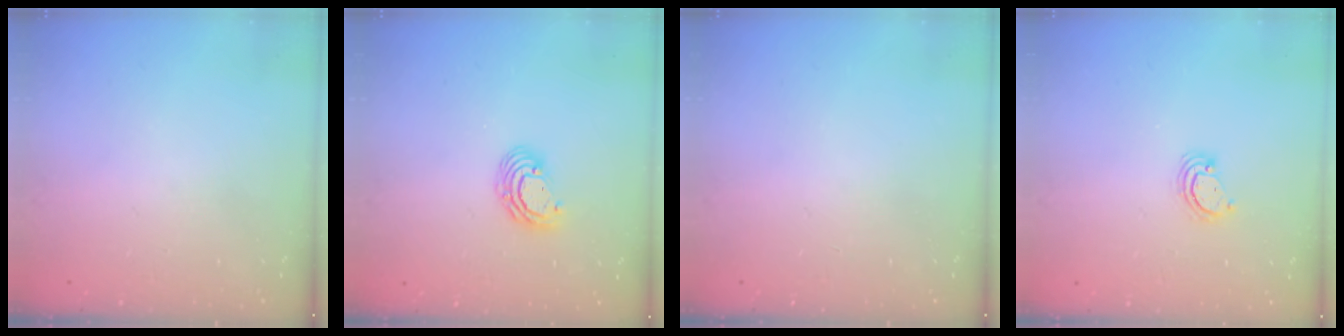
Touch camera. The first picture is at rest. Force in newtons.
{"total": 6.1, "press": 6.1, "slide": 0.3}
{"total": 0.0}
{"total": 2.6, "press": 2.6, "slide": 0.3}